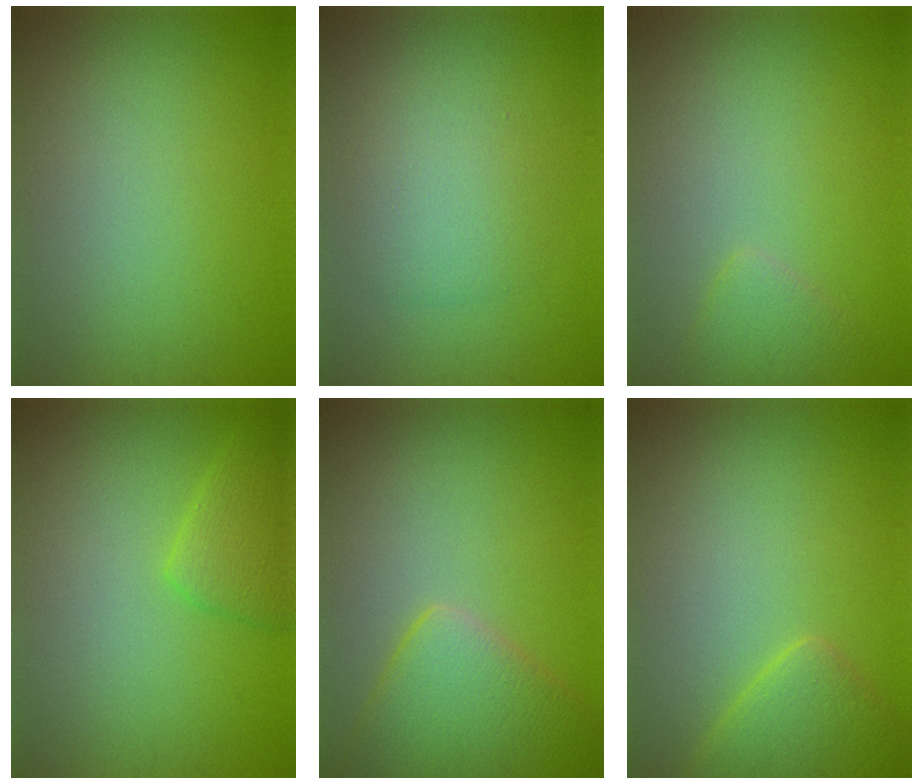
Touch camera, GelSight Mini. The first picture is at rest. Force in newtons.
{"total": 2.9, "press": 2.9, "slide": 0.2}
{"total": 1.7, "press": 1.7, "slide": 0.2}
{"total": 2.8, "press": 2.7, "slide": 0.2}
{"total": 5.9, "press": 5.8, "slide": 0.5}
{"total": 3.5, "press": 3.5, "slide": 0.2}